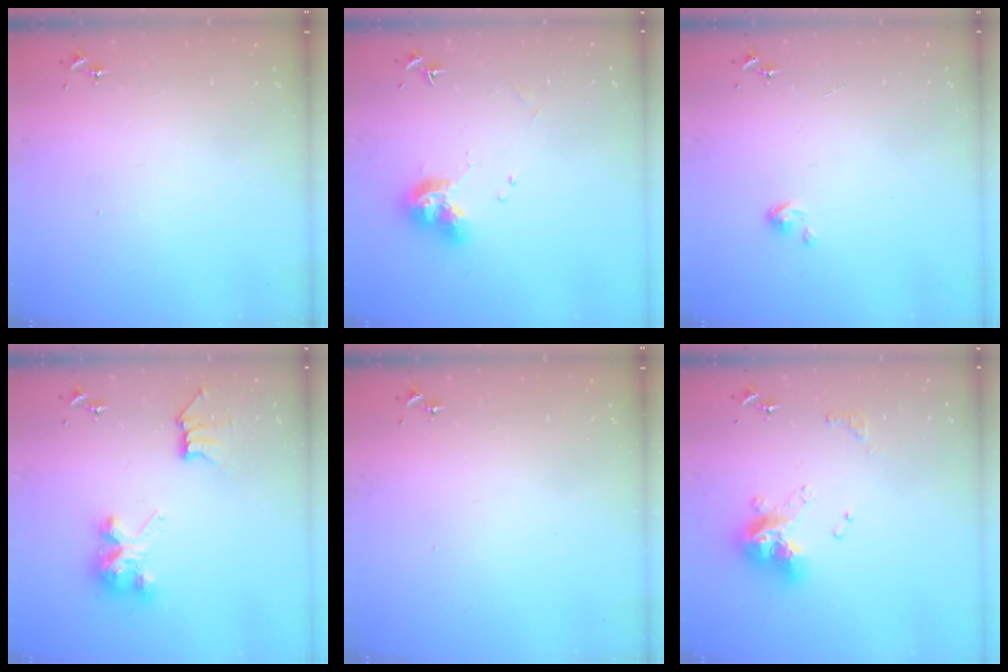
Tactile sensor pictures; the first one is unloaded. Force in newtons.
{"total": 10.5, "press": 10.5, "slide": 1.2}
{"total": 3.7, "press": 3.7, "slide": 0.3}
{"total": 8.2, "press": 8.2, "slide": 0.1}
{"total": 0.0}
{"total": 13.5, "press": 13.5, "slide": 1.3}